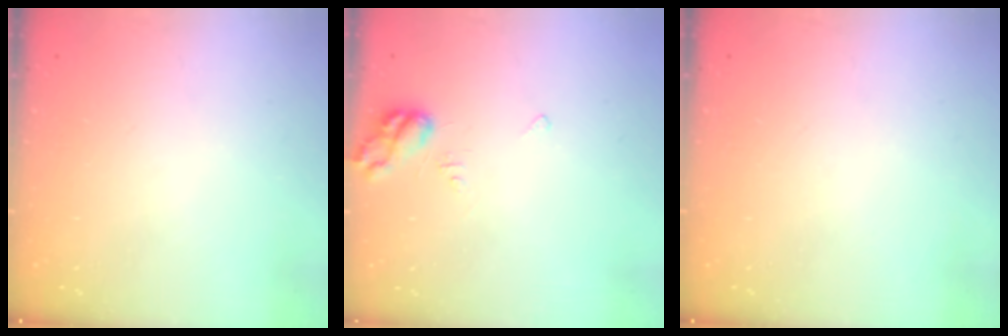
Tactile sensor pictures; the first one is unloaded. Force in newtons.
{"total": 5.2, "press": 5.1, "slide": 0.6}
{"total": 0.0}